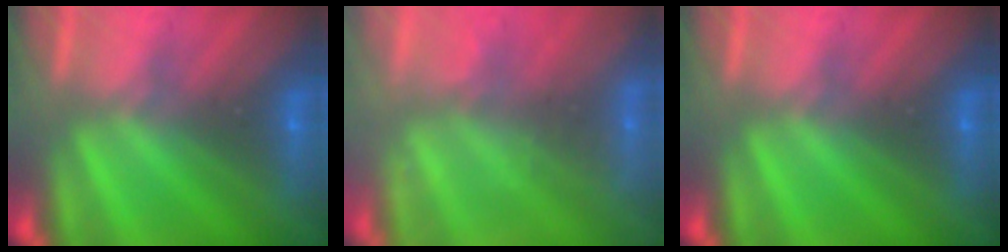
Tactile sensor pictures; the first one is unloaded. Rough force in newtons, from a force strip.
{"total": 2.3}
{"total": 0.0}